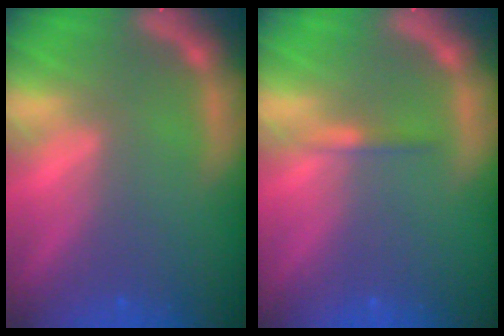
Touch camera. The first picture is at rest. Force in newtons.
{"total": 0.9}